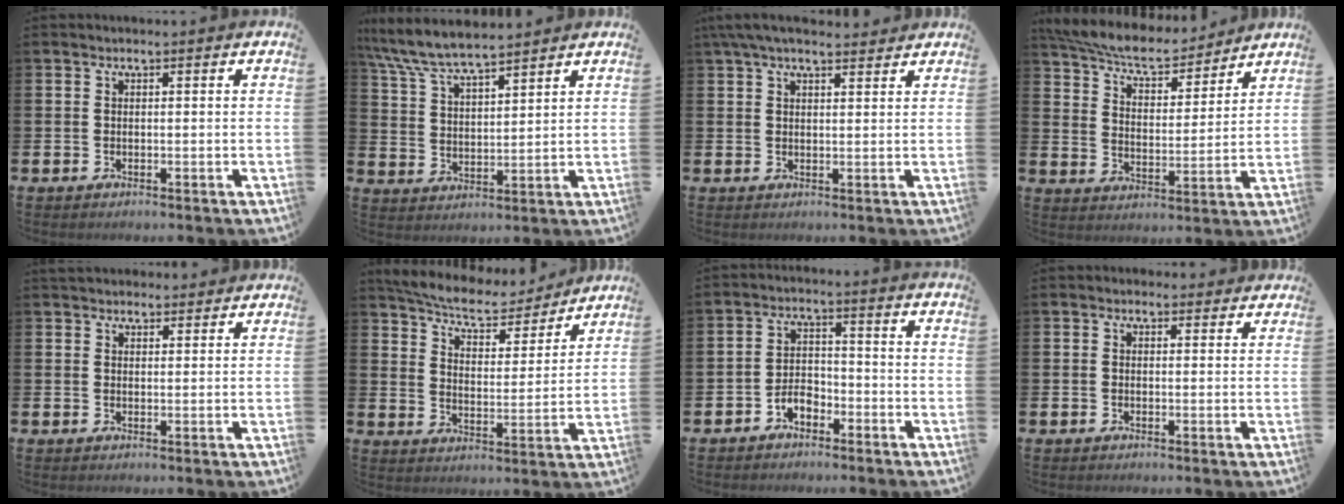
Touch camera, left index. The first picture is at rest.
{"total": 7.1, "force": [6.8, 0.8, 2.0], "torque": [-0.067, -0.031, 0.122]}
{"total": 4.3, "force": [3.6, 1.1, 1.9], "torque": [-0.043, -0.007, 0.067]}
{"total": 7.7, "force": [7.2, 1.4, 2.4], "torque": [-0.071, -0.049, 0.124]}
{"total": 2.5, "force": [2.4, 0.9, 0.0], "torque": [0.006, -0.008, 0.042]}
{"total": 7.7, "force": [7.3, 1.4, 2.1], "torque": [-0.068, -0.051, 0.127]}
{"total": 3.2, "force": [-2.4, 1.7, 1.4], "torque": [-0.034, 0.013, -0.047]}
{"total": 0.9, "force": [0.6, 0.6, 0.1], "torque": [0.010, 0.003, 0.008]}